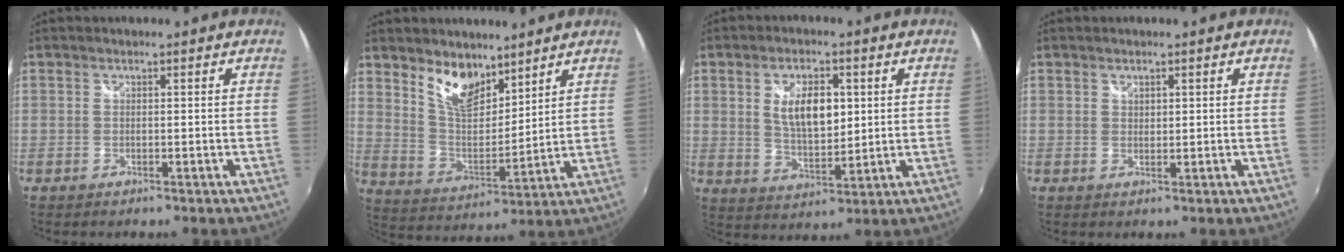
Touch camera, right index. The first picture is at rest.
{"total": 10.3, "force": [7.4, 4.8, 5.4], "torque": [-0.094, -0.005, 0.142]}
{"total": 9.1, "force": [2.2, 4.4, 7.7], "torque": [-0.136, 0.001, 0.043]}
{"total": 1.0, "force": [0.7, 0.6, 0.3], "torque": [-0.001, 0.000, 0.011]}